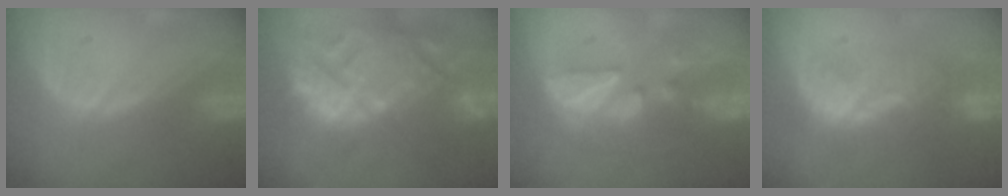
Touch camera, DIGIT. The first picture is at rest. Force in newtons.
{"total": 15.2, "press": 13.0, "slide": 7.8}
{"total": 7.7, "press": 7.3, "slide": 2.5}
{"total": 7.7, "press": 7.4, "slide": 2.3}